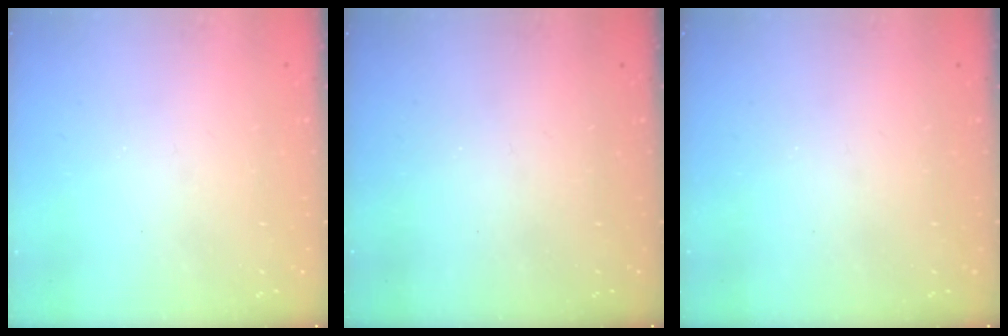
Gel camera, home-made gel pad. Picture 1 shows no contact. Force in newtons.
{"total": 0.0}
{"total": 0.0}